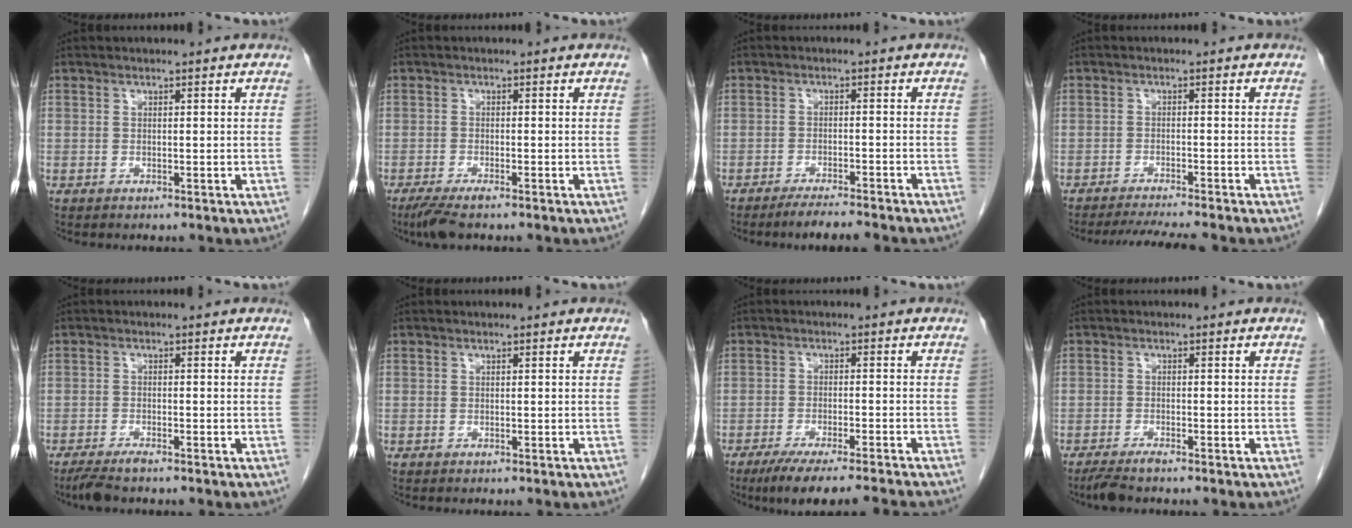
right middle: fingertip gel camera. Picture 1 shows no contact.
{"total": 3.7, "force": [-2.8, 0.5, 2.5], "torque": [-0.047, -0.010, -0.050]}
{"total": 5.8, "force": [-5.1, -0.1, 2.9], "torque": [-0.039, -0.013, -0.079]}
{"total": 6.7, "force": [-6.1, -0.6, 2.7], "torque": [-0.036, -0.013, -0.096]}
{"total": 3.1, "force": [-2.5, 0.3, 1.7], "torque": [-0.035, -0.008, -0.046]}
{"total": 0.0}
{"total": 10.7, "force": [-9.3, -0.3, 5.2], "torque": [-0.065, -0.016, -0.142]}
{"total": 2.7, "force": [-2.3, 0.2, 1.4], "torque": [-0.030, -0.007, -0.042]}